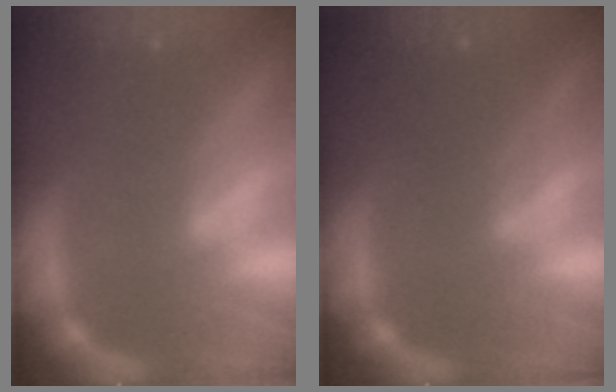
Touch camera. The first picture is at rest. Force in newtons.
{"total": 3.1}